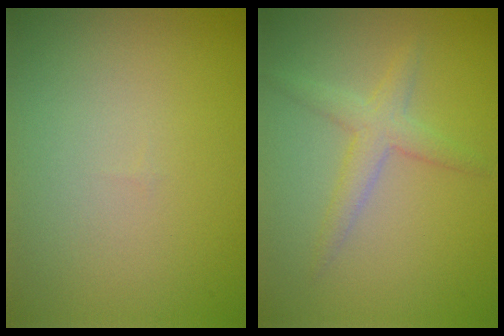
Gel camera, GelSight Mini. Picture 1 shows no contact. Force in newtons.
{"total": 2.5, "press": 2.5, "slide": 0.0}